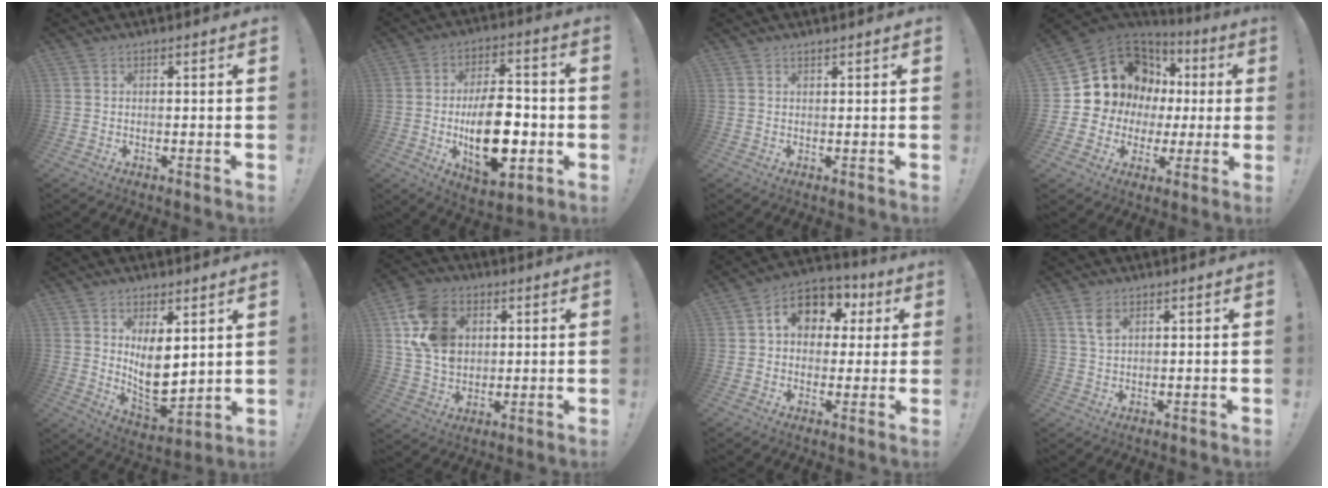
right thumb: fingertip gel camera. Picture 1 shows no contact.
{"total": 19.3, "force": [-3.2, 10.3, 16.0], "torque": [-0.264, -0.003, -0.047]}
{"total": 0.9, "force": [0.9, 0.2, 0.2], "torque": [0.002, -0.004, 0.016]}
{"total": 12.9, "force": [5.9, 10.6, 4.4], "torque": [-0.064, -0.059, 0.137]}
{"total": 11.3, "force": [3.7, 6.4, 8.5], "torque": [-0.111, -0.052, 0.076]}
{"total": 16.5, "force": [5.3, 12.5, 9.4], "torque": [-0.168, -0.016, 0.107]}
{"total": 11.2, "force": [3.0, 8.9, 6.2], "torque": [-0.085, -0.002, 0.060]}
{"total": 4.2, "force": [2.0, 2.1, 2.9], "torque": [-0.045, -0.008, 0.036]}